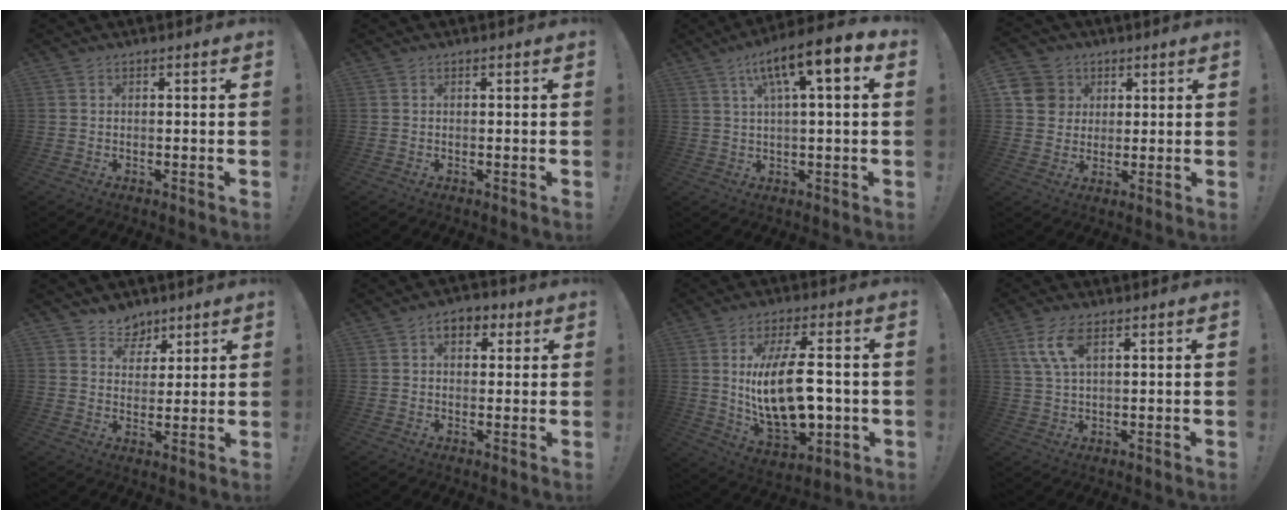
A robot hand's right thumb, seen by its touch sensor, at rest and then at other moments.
{"total": 0.0}
{"total": 11.8, "force": [4.3, 2.2, 10.7], "torque": [-0.163, -0.020, 0.062]}
{"total": 9.0, "force": [2.8, 8.3, 2.3], "torque": [-0.022, -0.014, 0.059]}
{"total": 6.6, "force": [4.6, 4.7, 0.4], "torque": [0.000, -0.042, 0.092]}
{"total": 6.0, "force": [2.4, 4.0, 3.8], "torque": [-0.039, -0.001, 0.040]}
{"total": 19.2, "force": [0.9, 8.8, 17.0], "torque": [-0.303, -0.015, 0.011]}
{"total": 7.8, "force": [3.2, 3.1, 6.3], "torque": [-0.121, -0.002, 0.060]}